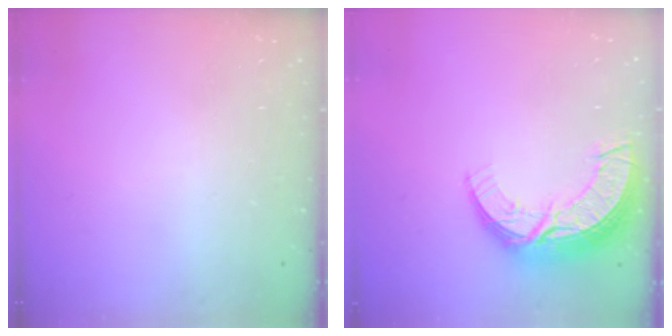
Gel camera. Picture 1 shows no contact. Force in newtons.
{"total": 13.0, "press": 12.9, "slide": 1.0}